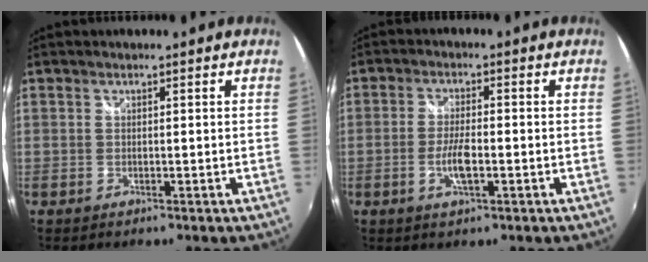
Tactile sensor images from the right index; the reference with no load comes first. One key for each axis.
{"total": 4.8, "fx": -1.6, "fy": 1.3, "fz": 4.3, "tx": -0.090, "ty": -0.004, "tz": -0.030}